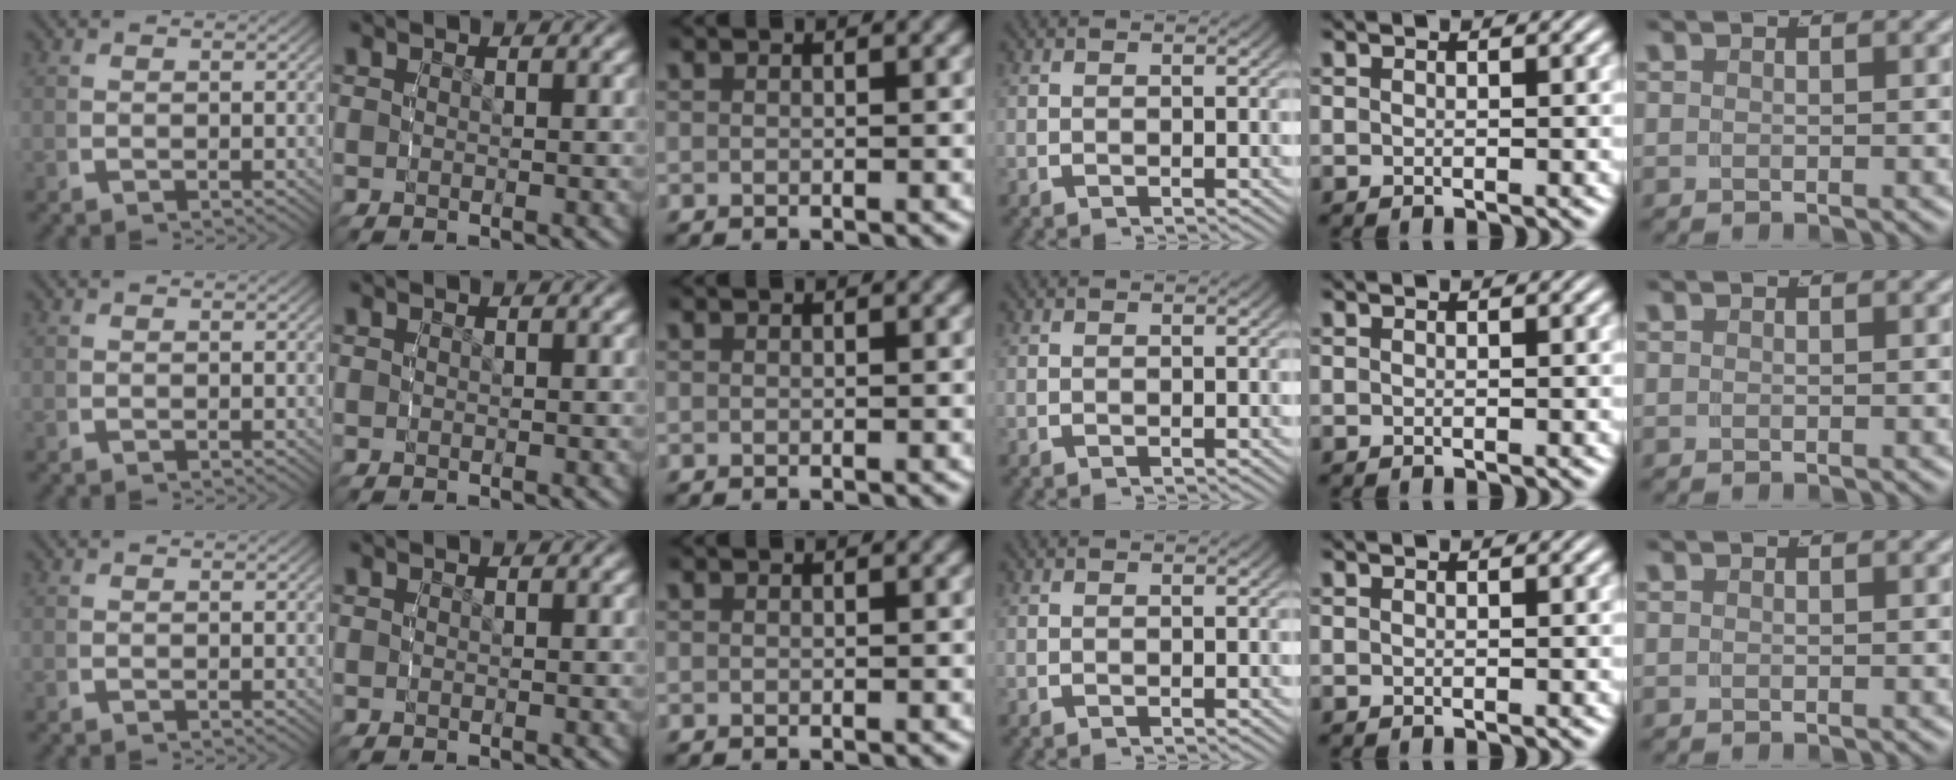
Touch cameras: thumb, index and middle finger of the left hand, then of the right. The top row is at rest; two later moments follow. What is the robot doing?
{"motion": "reach", "object": "markers"}